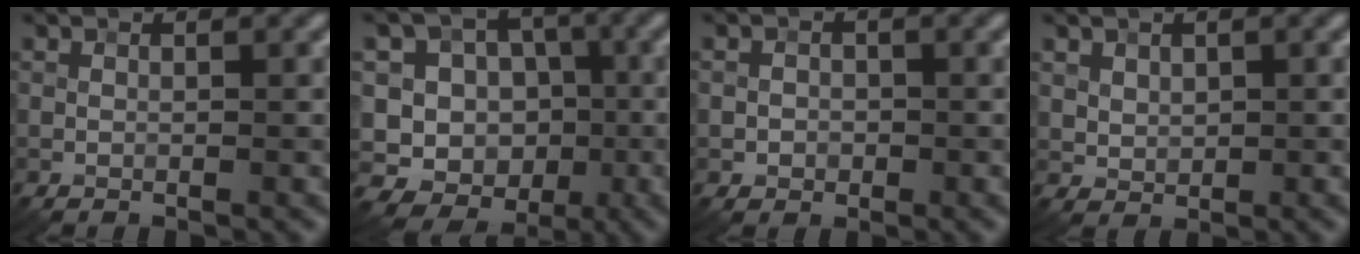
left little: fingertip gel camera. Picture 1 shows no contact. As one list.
[{"total": 14.1, "force": [-3.6, 13.1, 3.8], "torque": [-0.079, 0.018, -0.050]}, {"total": 1.4, "force": [-0.4, 1.3, 0.4], "torque": [0.005, -0.001, -0.010]}, {"total": 1.6, "force": [0.8, 1.2, 0.6], "torque": [-0.015, -0.007, 0.025]}]